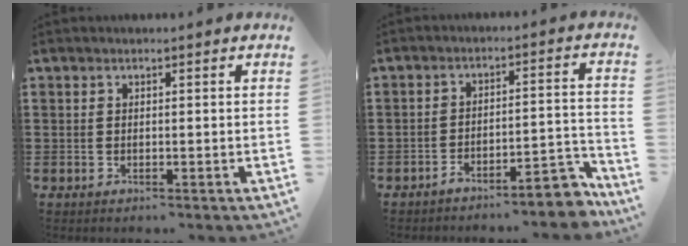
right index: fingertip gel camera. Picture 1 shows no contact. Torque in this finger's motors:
{"motor_torque": [0.90, -0.83, 0.33, 0.09]}